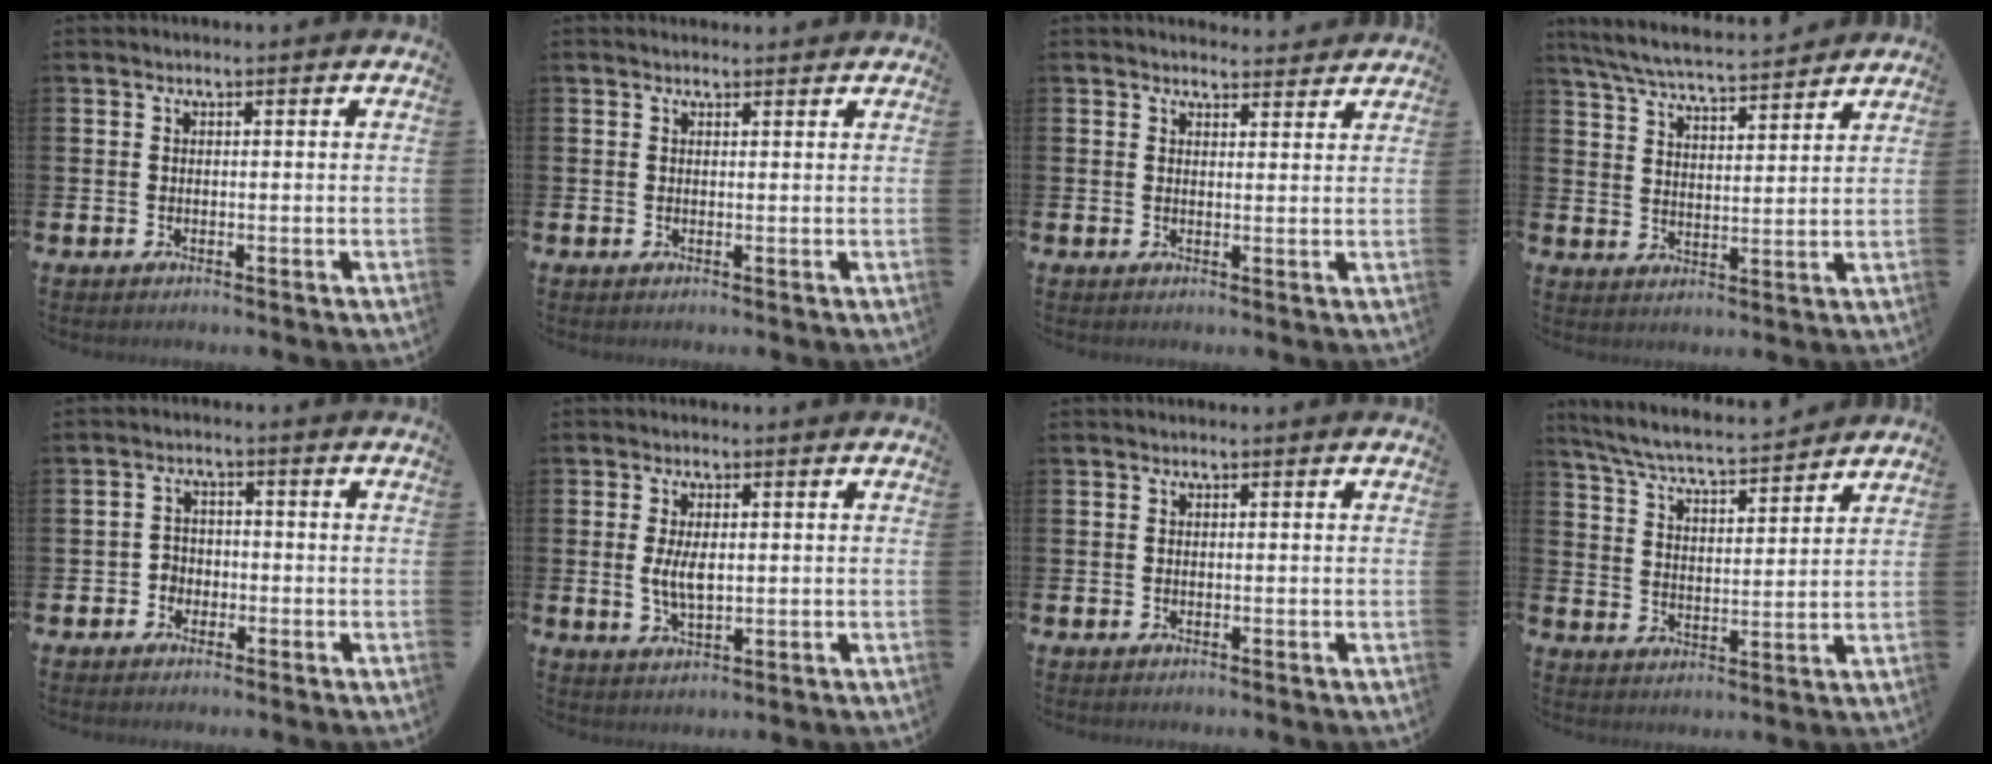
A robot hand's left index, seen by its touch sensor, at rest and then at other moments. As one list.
[{"total": 0.9, "force": [0.9, 0.3, 0.1], "torque": [0.006, -0.001, 0.014]}, {"total": 2.6, "force": [2.5, 0.6, -0.1], "torque": [0.006, -0.015, 0.044]}, {"total": 6.4, "force": [6.1, 0.5, 1.8], "torque": [-0.061, -0.034, 0.108]}, {"total": 2.5, "force": [-1.5, 1.9, 0.3], "torque": [-0.018, 0.008, -0.034]}, {"total": 4.1, "force": [0.5, 1.9, 3.5], "torque": [-0.061, 0.001, 0.005]}, {"total": 0.0}, {"total": 6.6, "force": [6.3, 0.5, 2.0], "torque": [-0.066, -0.041, 0.108]}]